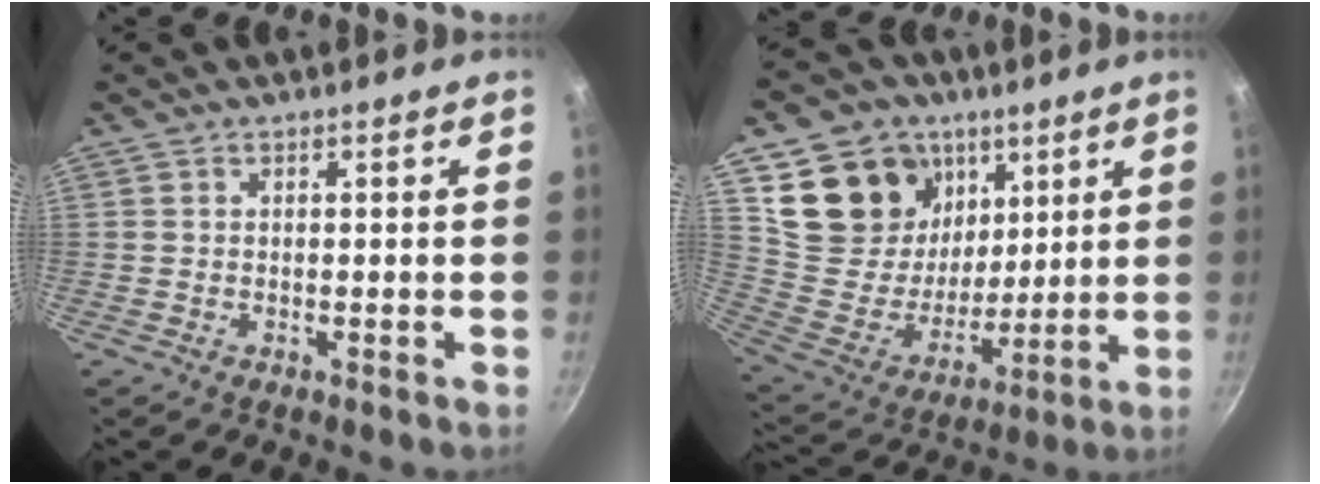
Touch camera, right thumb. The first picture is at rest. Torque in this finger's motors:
{"motor_torque": [-1.49, 2.09, 0.22, -0.01, 0.05]}